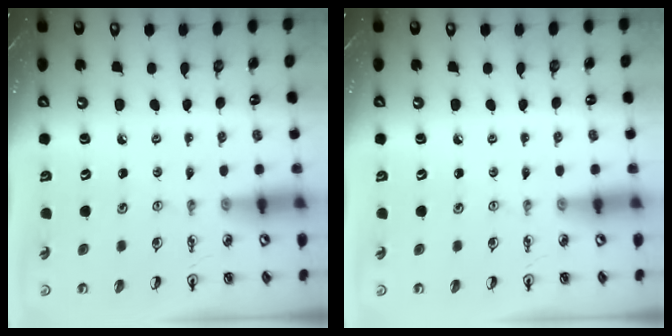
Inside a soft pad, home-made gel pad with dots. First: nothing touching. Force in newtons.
{"total": 0.0}